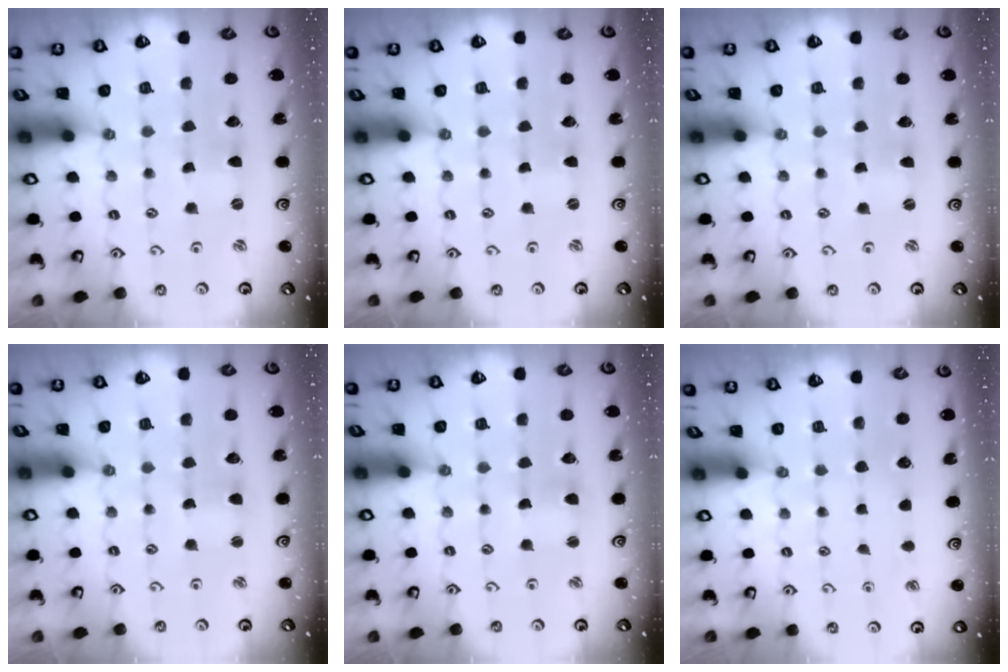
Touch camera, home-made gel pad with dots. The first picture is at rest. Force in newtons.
{"total": 0.0}
{"total": 0.0}
{"total": 2.2, "press": 2.2, "slide": 0.2}
{"total": 1.1, "press": 1.0, "slide": 0.2}
{"total": 0.0}